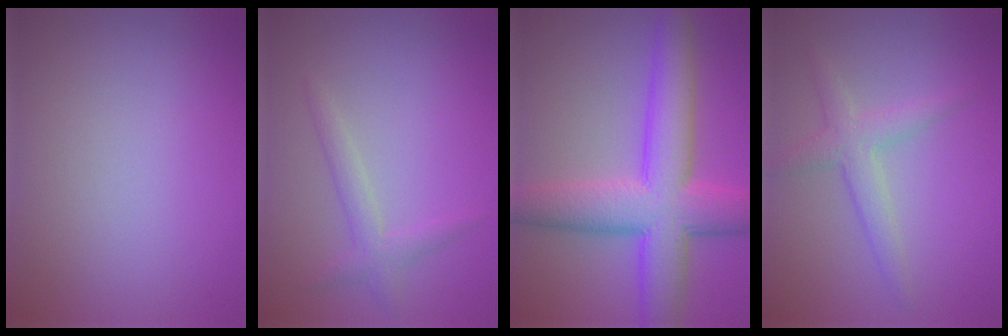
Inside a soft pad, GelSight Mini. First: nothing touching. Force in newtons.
{"total": 1.9, "press": 1.9, "slide": 0.0}
{"total": 8.9, "press": 8.9, "slide": 0.1}
{"total": 2.6, "press": 2.6, "slide": 0.1}